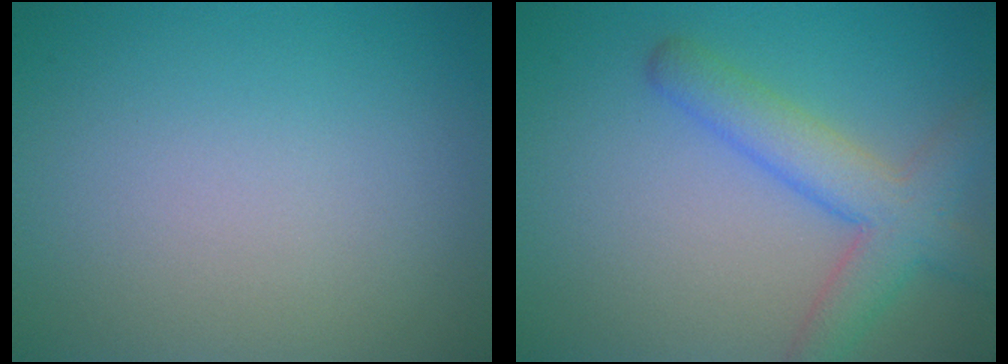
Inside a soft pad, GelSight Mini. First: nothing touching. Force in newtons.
{"total": 4.9, "press": 4.9, "slide": 0.3}